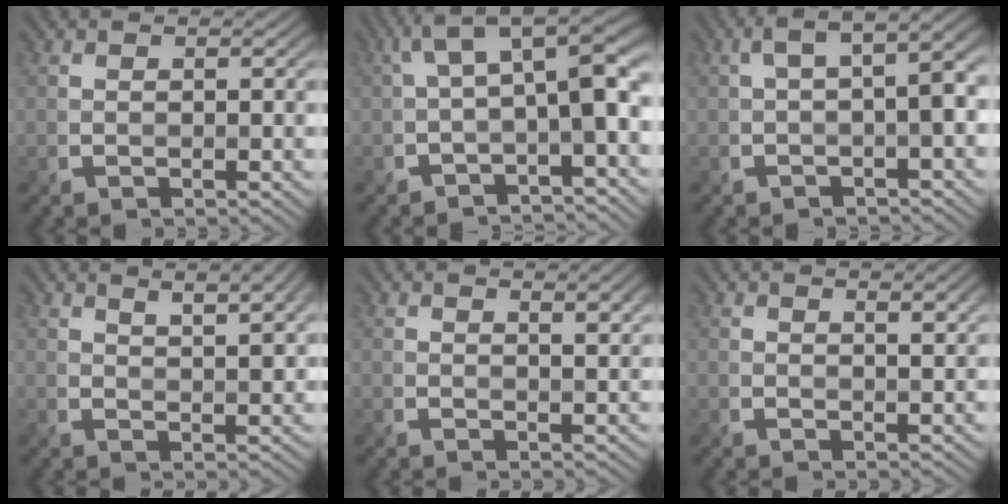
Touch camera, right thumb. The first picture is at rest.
{"total": 7.6, "force": [-0.1, 2.5, 7.2], "torque": [-0.118, 0.016, -0.009]}
{"total": 4.0, "force": [-0.1, 1.0, 3.8], "torque": [-0.059, 0.015, -0.005]}
{"total": 4.9, "force": [3.1, 1.0, 3.6], "torque": [-0.062, 0.007, 0.052]}
{"total": 2.7, "force": [1.7, 0.6, 1.9], "torque": [-0.027, -0.001, 0.028]}
{"total": 2.2, "force": [1.5, 0.5, 1.6], "torque": [-0.022, -0.001, 0.024]}